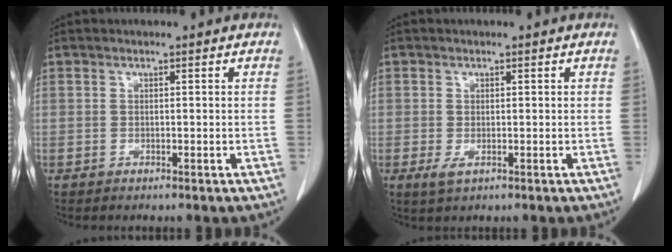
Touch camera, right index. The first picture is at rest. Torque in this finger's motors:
{"motor_torque": [0.03, -0.03, -0.14, -0.14]}